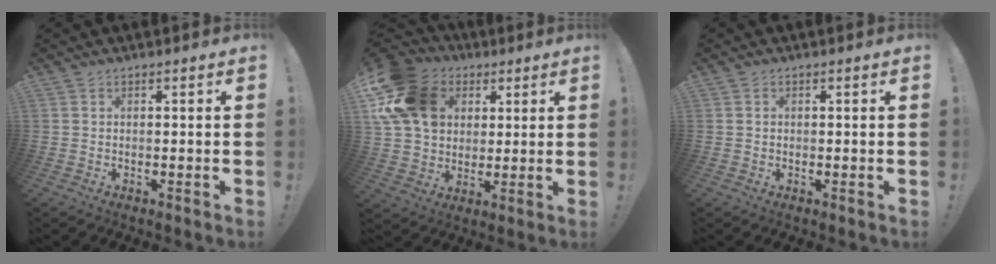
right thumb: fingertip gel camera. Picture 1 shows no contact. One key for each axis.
{"total": 18.6, "fx": 6.1, "fy": 14.4, "fz": 10.0, "tx": -0.182, "ty": -0.015, "tz": 0.120}
{"total": 0.6, "fx": 0.1, "fy": 0.5, "fz": 0.1, "tx": -0.010, "ty": 0.005, "tz": 0.004}